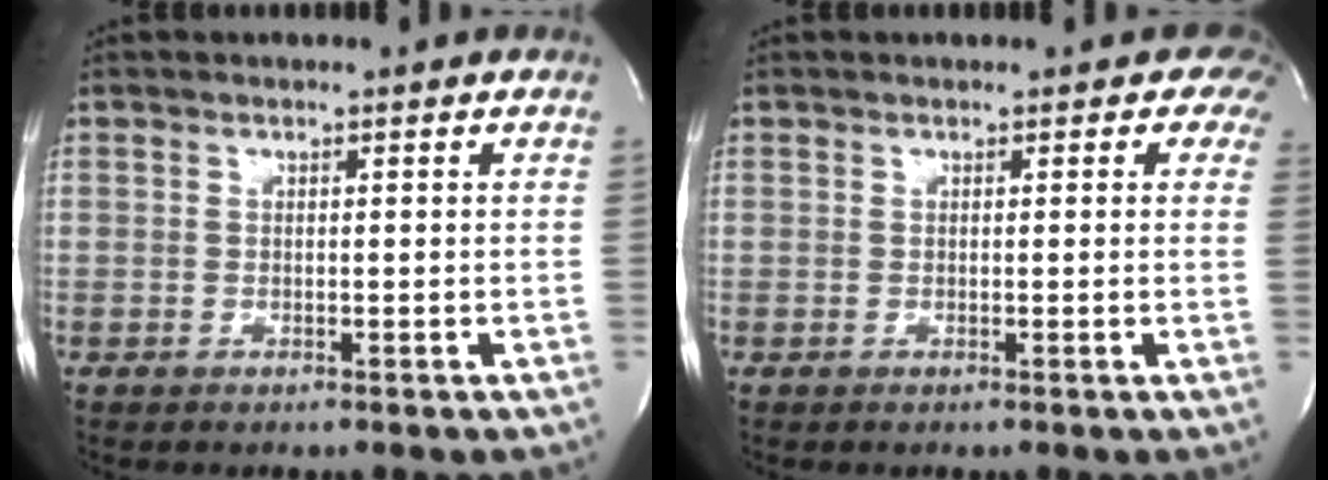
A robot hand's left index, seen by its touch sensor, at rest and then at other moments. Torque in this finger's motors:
{"motor_torque": [0.03, -0.24, 0.38, 0.09]}